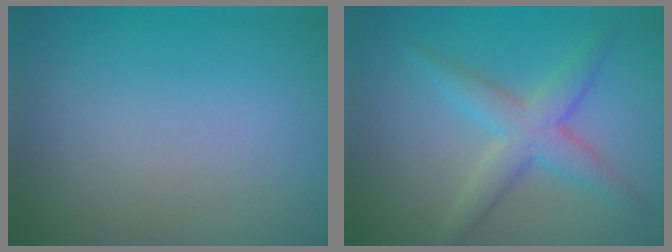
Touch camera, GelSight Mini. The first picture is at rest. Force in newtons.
{"total": 3.7, "press": 3.7, "slide": 0.2}